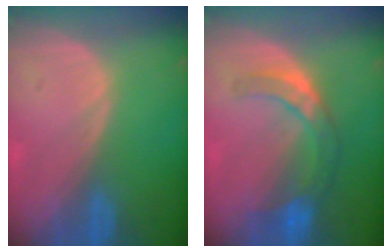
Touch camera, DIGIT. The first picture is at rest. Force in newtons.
{"total": 7.5, "press": 6.7, "slide": 3.5}